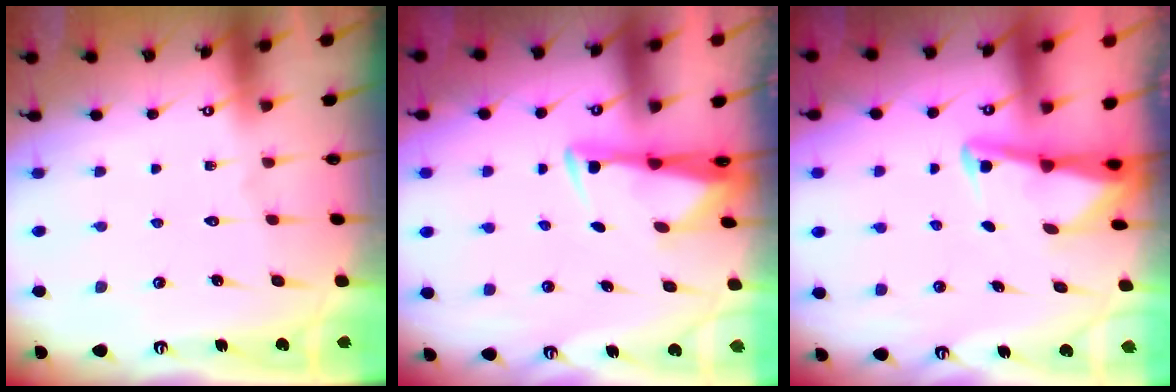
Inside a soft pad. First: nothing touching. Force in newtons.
{"total": 2.9, "press": 2.7, "slide": 0.9}
{"total": 3.0, "press": 3.0, "slide": 0.4}